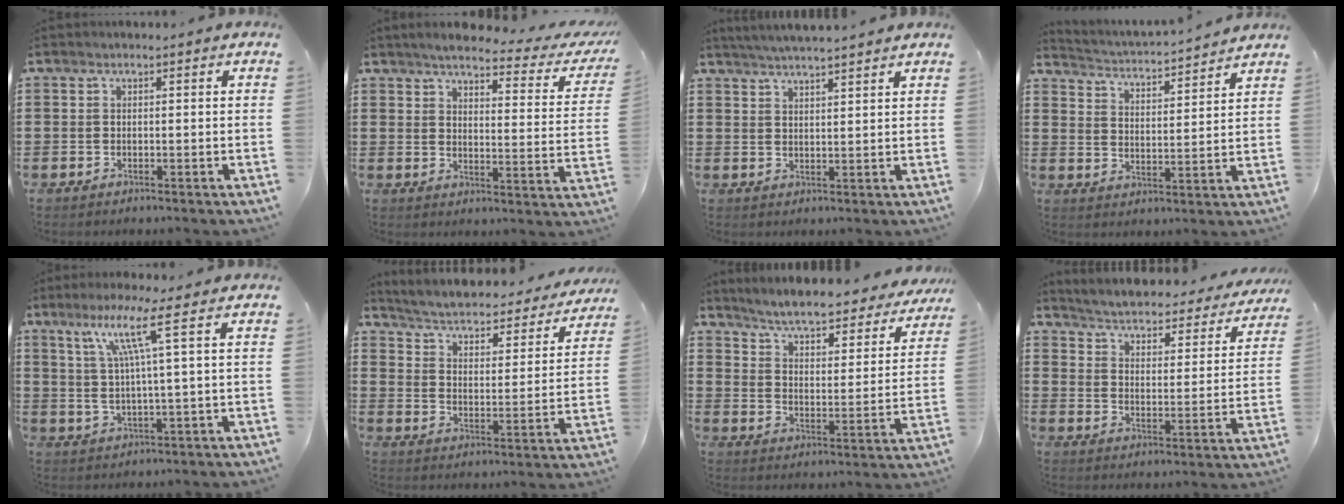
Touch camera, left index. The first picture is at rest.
{"total": 4.1, "force": [3.5, 0.2, 2.2], "torque": [-0.054, -0.025, 0.051]}
{"total": 3.2, "force": [3.0, -0.7, 0.6], "torque": [-0.021, -0.011, 0.054]}
{"total": 2.7, "force": [2.7, -0.4, 0.0], "torque": [-0.020, -0.030, 0.038]}
{"total": 8.1, "force": [3.2, -0.6, 7.4], "torque": [-0.152, 0.000, 0.048]}
{"total": 2.8, "force": [2.6, 0.1, 1.0], "torque": [-0.039, -0.030, 0.033]}
{"total": 5.3, "force": [5.0, 0.0, 1.8], "torque": [-0.059, -0.038, 0.080]}
{"total": 3.0, "force": [3.0, -0.2, 0.3], "torque": [-0.028, -0.034, 0.040]}